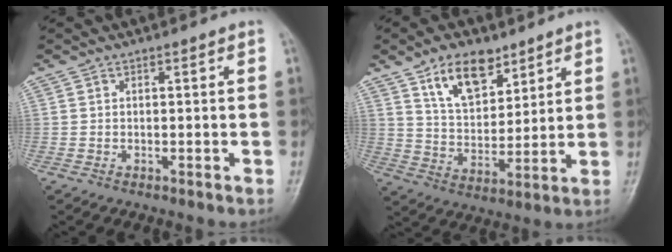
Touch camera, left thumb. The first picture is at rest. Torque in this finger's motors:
{"motor_torque": [0.16, 0.52, 0.91, -0.36, 0.09]}